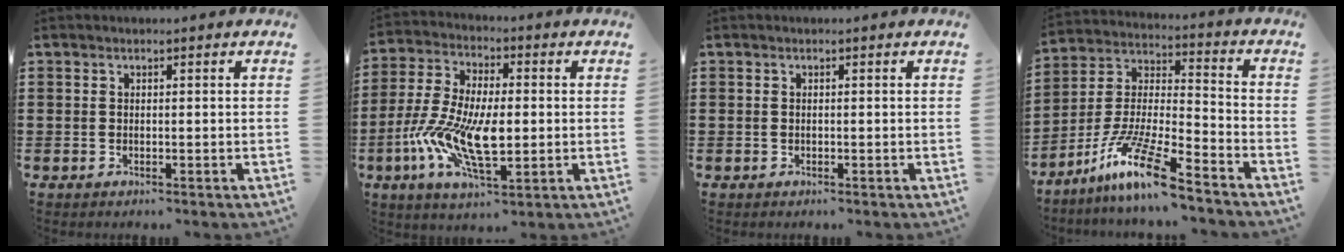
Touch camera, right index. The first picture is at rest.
{"total": 12.4, "force": [-2.4, 5.5, 10.9], "torque": [-0.251, -0.013, -0.047]}
{"total": 0.0}
{"total": 12.2, "force": [-9.5, 0.5, 7.7], "torque": [-0.164, 0.003, -0.191]}